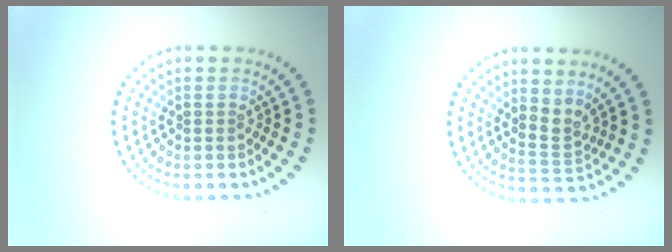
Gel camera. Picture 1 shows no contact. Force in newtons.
{"total": 2.2, "press": 1.5, "slide": 1.6}